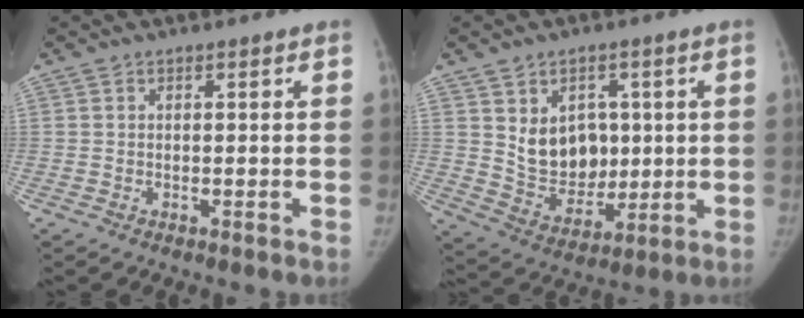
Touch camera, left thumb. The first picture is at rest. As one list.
[{"total": 11.3, "force": [2.3, 8.8, 6.7], "torque": [-0.061, -0.021, 0.059]}]